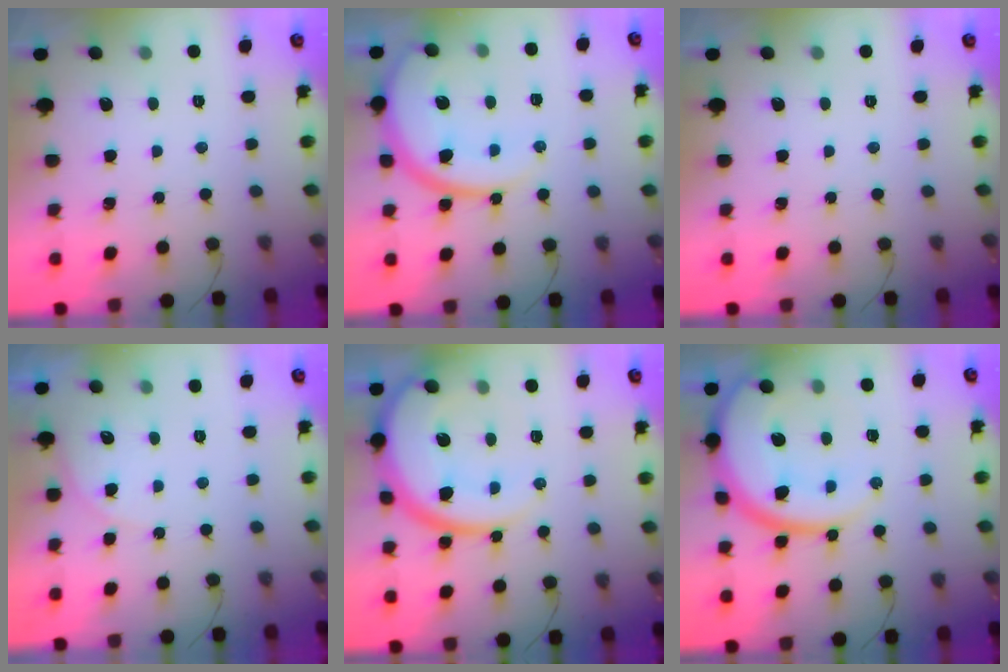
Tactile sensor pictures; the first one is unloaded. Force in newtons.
{"total": 14.8, "press": 14.7, "slide": 1.4}
{"total": 0.0}
{"total": 4.9, "press": 4.8, "slide": 0.5}
{"total": 17.2, "press": 17.1, "slide": 1.4}
{"total": 19.5, "press": 19.4, "slide": 2.0}